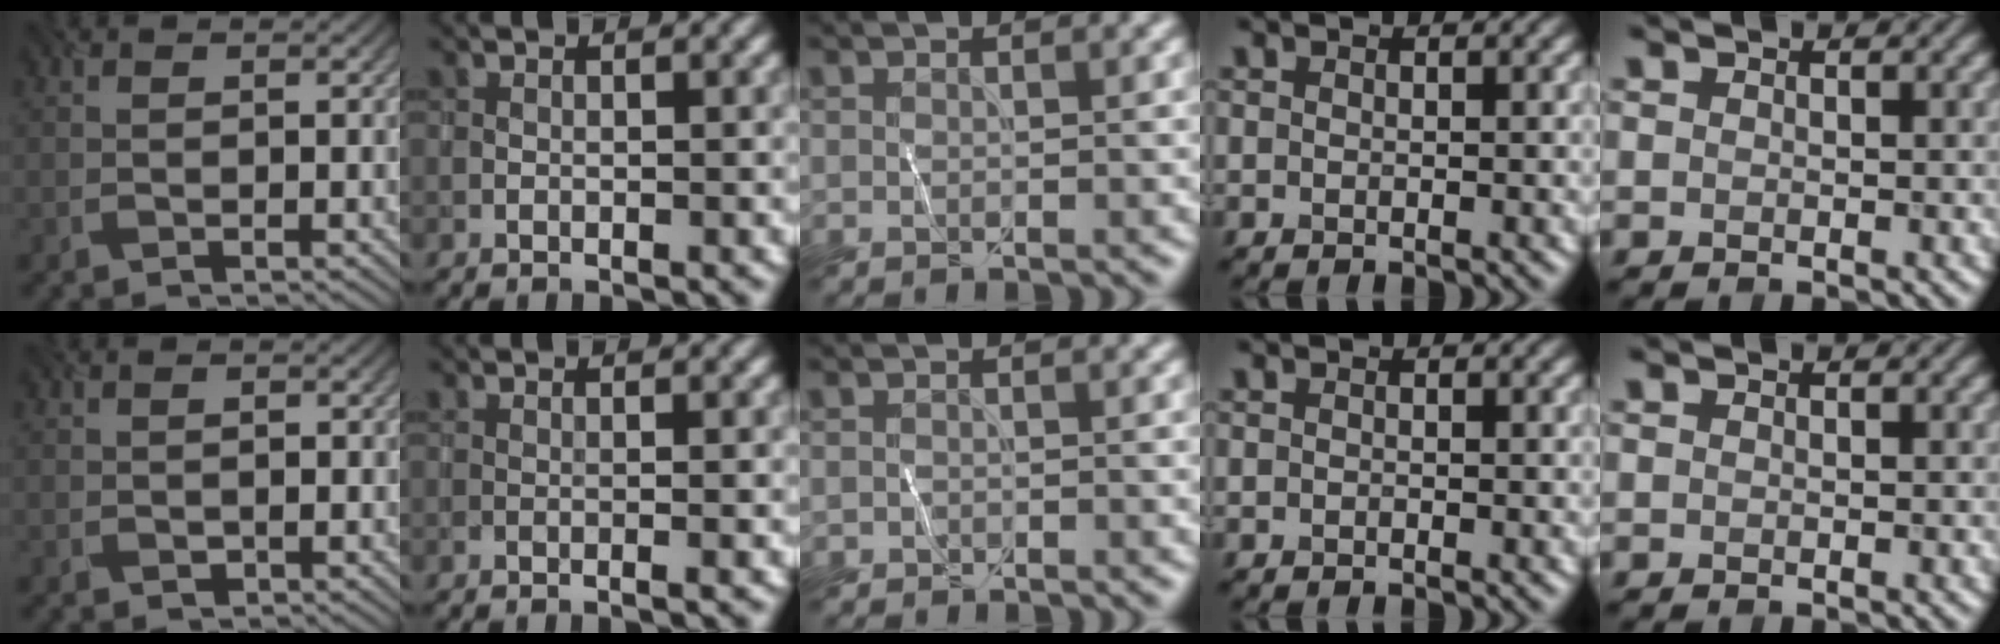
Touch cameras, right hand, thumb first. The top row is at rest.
{"thumb": {"total": 0.9, "force": [-0.1, 0.7, 0.5], "torque": [-0.005, 0.000, 0.001]}, "index": {"total": 0.7, "force": [-0.2, 0.1, 0.7], "torque": [-0.009, -0.004, -0.007]}, "middle": {"total": 0.6, "force": [-0.5, 0.1, -0.2], "torque": [0.005, 0.002, -0.009]}}